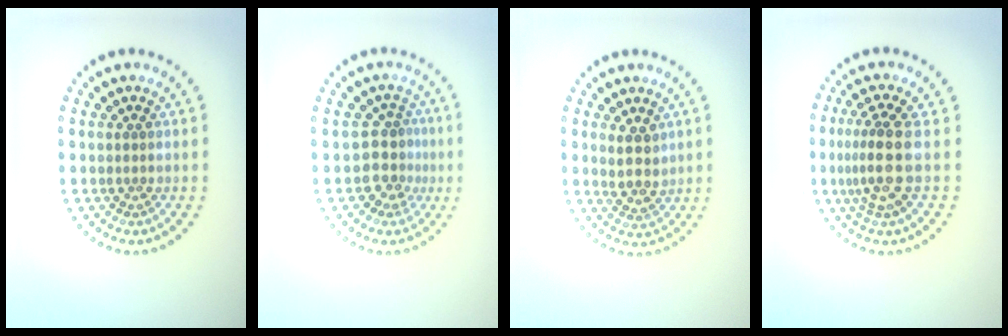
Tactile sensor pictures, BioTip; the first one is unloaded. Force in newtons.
{"total": 2.9, "press": 2.1, "slide": 1.9}
{"total": 2.6, "press": 2.3, "slide": 1.1}
{"total": 3.6, "press": 2.6, "slide": 2.5}